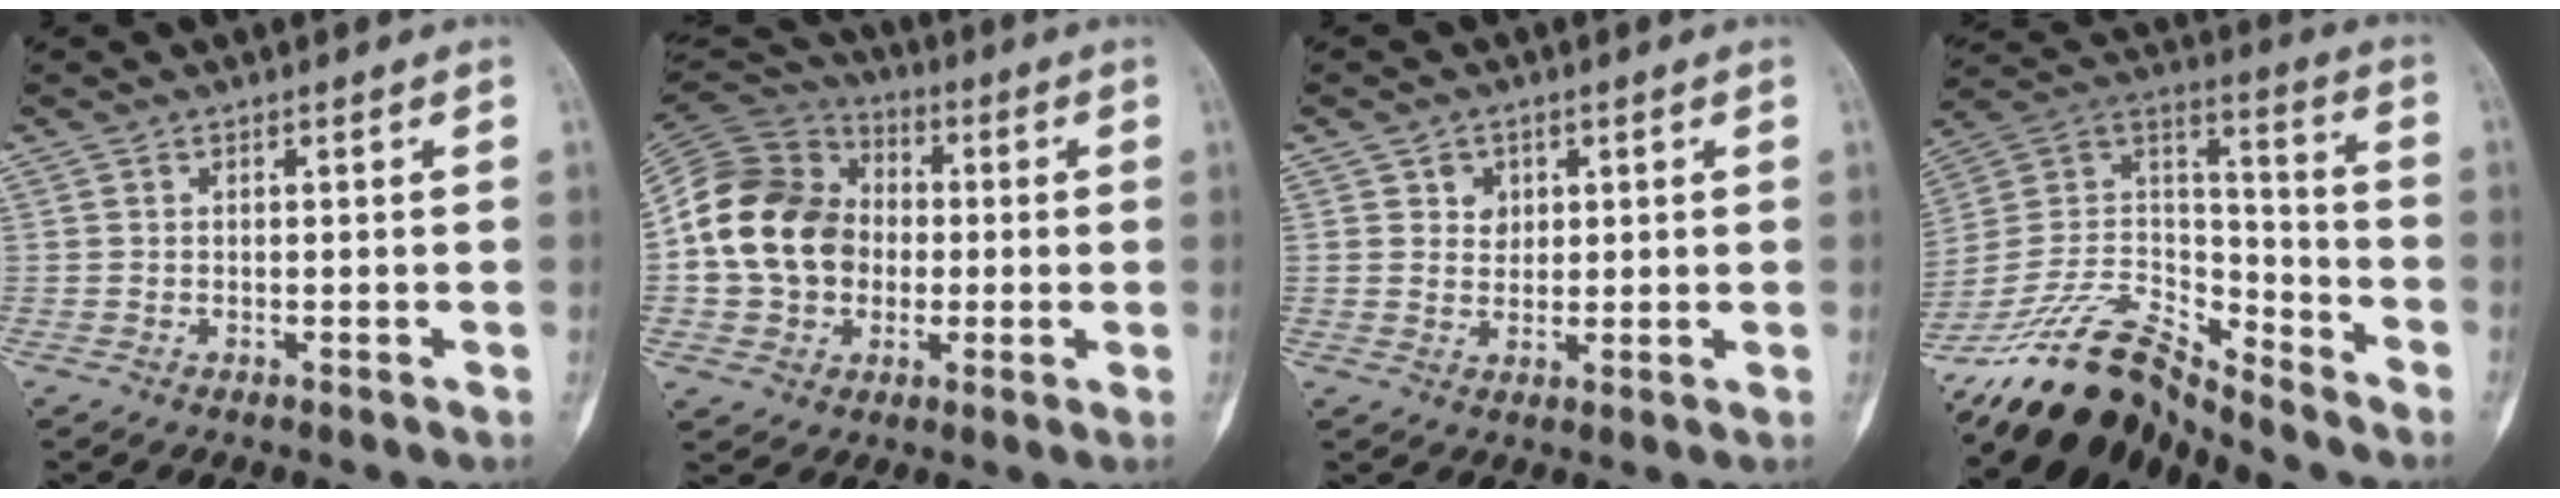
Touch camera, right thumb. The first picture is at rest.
{"total": 17.6, "force": [-0.5, 14.5, 10.1], "torque": [-0.166, 0.029, -0.012]}
{"total": 3.3, "force": [1.4, 2.9, 0.9], "torque": [0.007, -0.005, 0.022]}
{"total": 17.5, "force": [-15.8, 5.7, 4.8], "torque": [-0.076, 0.126, -0.297]}